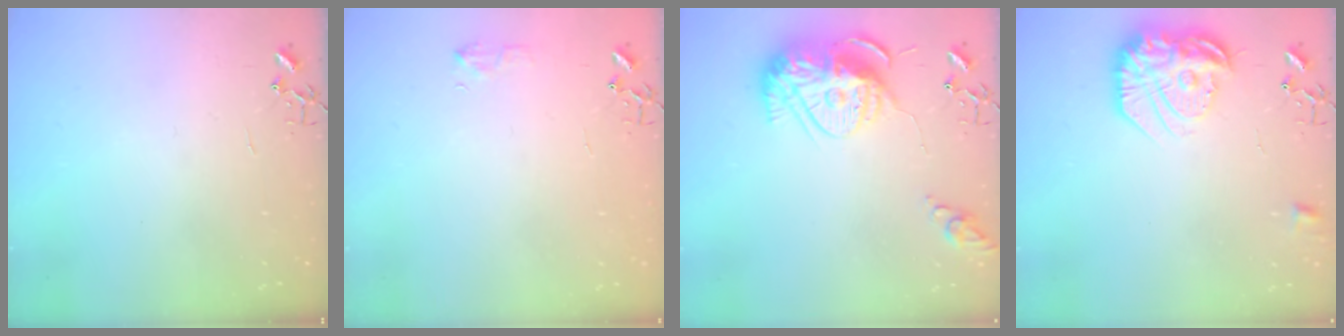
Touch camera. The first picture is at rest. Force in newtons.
{"total": 6.0, "press": 6.0, "slide": 0.6}
{"total": 16.0, "press": 16.0, "slide": 1.5}
{"total": 18.4, "press": 18.3, "slide": 1.7}